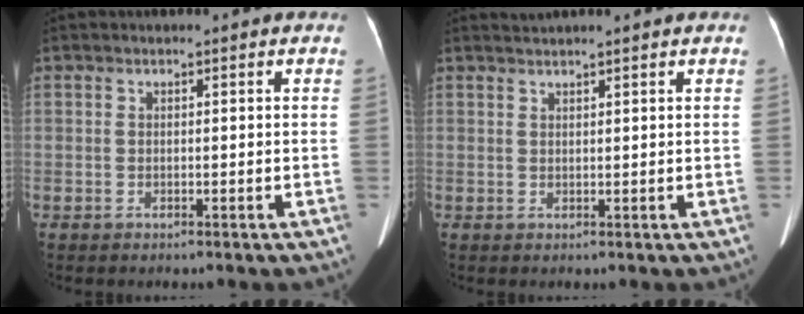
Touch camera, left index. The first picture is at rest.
{"total": 3.6, "force": [3.3, -0.5, 1.4], "torque": [-0.018, 0.031, 0.054]}